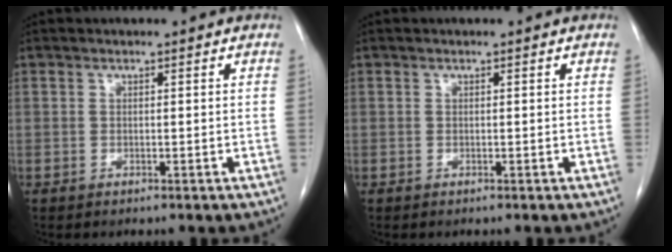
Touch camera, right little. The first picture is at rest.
{"total": 0.0}